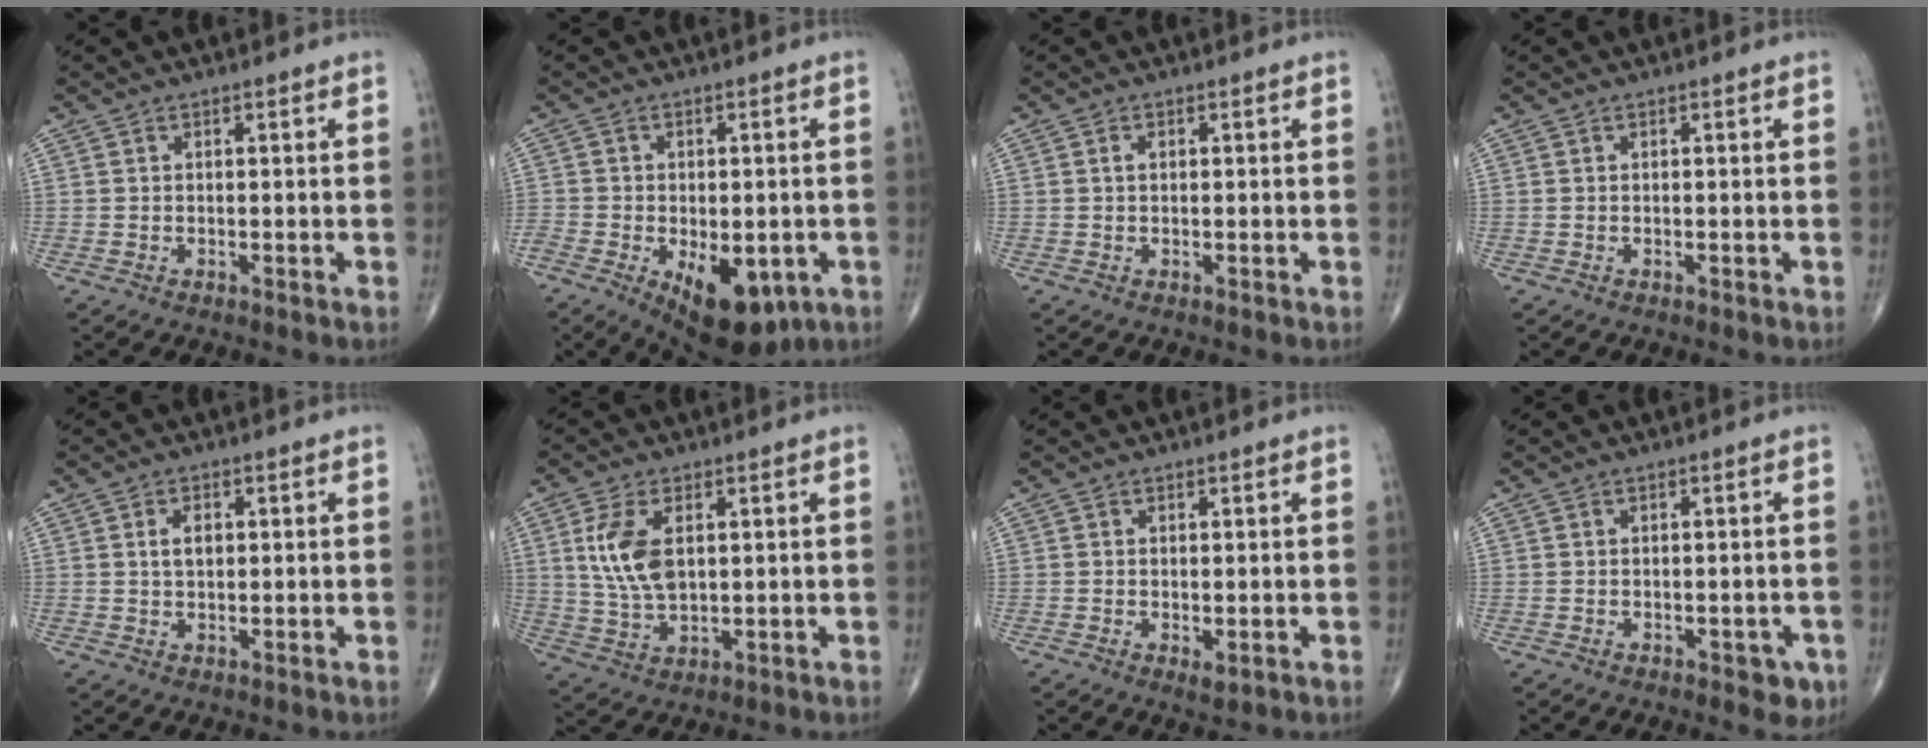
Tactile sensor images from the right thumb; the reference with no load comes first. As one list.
[{"total": 15.1, "force": [-6.5, 8.2, 10.8], "torque": [-0.164, 0.000, -0.086]}, {"total": 1.3, "force": [0.3, 0.8, 0.9], "torque": [-0.018, 0.004, 0.006]}, {"total": 0.0}, {"total": 3.3, "force": [0.8, 2.0, 2.5], "torque": [-0.039, 0.000, 0.015]}, {"total": 9.6, "force": [2.3, 5.2, 7.8], "torque": [-0.157, -0.009, 0.051]}, {"total": 1.5, "force": [-0.3, 0.8, 1.3], "torque": [-0.019, -0.004, 0.000]}, {"total": 3.1, "force": [-1.3, 1.9, 2.1], "torque": [-0.005, 0.002, -0.013]}]